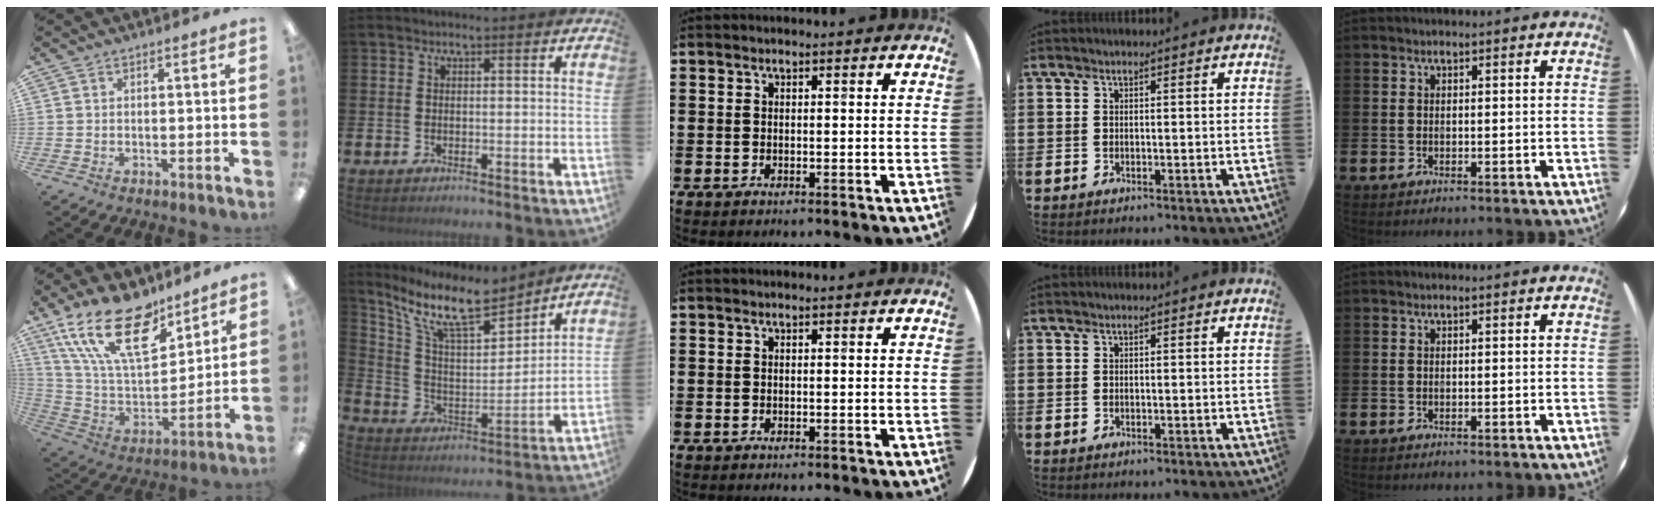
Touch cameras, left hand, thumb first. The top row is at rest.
{"thumb": {"total": 22.6, "force": [14.2, 9.9, 14.5], "torque": [-0.284, -0.080, 0.251]}, "index": {"total": 12.0, "force": [10.1, 3.1, 5.7], "torque": [-0.137, -0.056, 0.178]}}